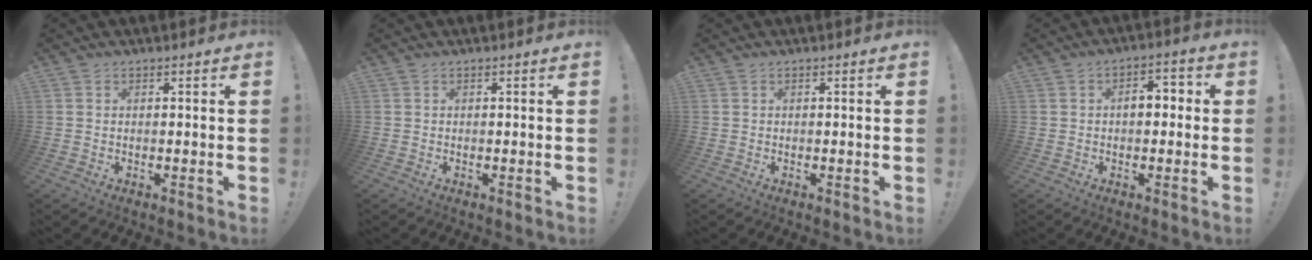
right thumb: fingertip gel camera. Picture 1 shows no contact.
{"total": 0.0}
{"total": 0.0}
{"total": 5.7, "force": [0.0, 3.6, 4.4], "torque": [-0.058, 0.011, -0.006]}